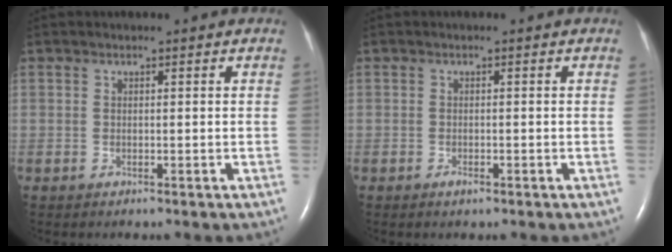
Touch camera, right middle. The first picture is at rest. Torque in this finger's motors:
{"motor_torque": [0.28, -0.18, -0.04, 0.00]}